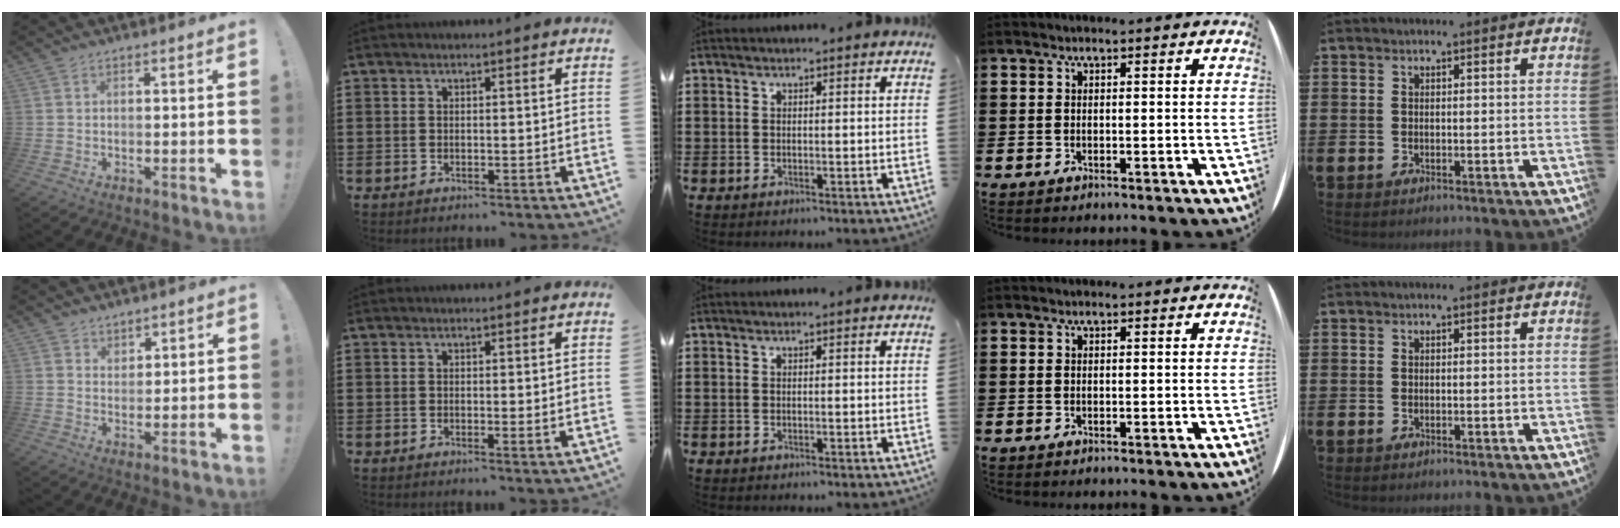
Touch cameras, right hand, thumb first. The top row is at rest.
{"thumb": {"total": 3.4, "force": [2.8, 1.9, 0.0], "torque": [0.013, -0.021, 0.050]}, "index": {"total": 0.6, "force": [0.3, 0.2, 0.5], "torque": [-0.010, 0.001, 0.006]}}